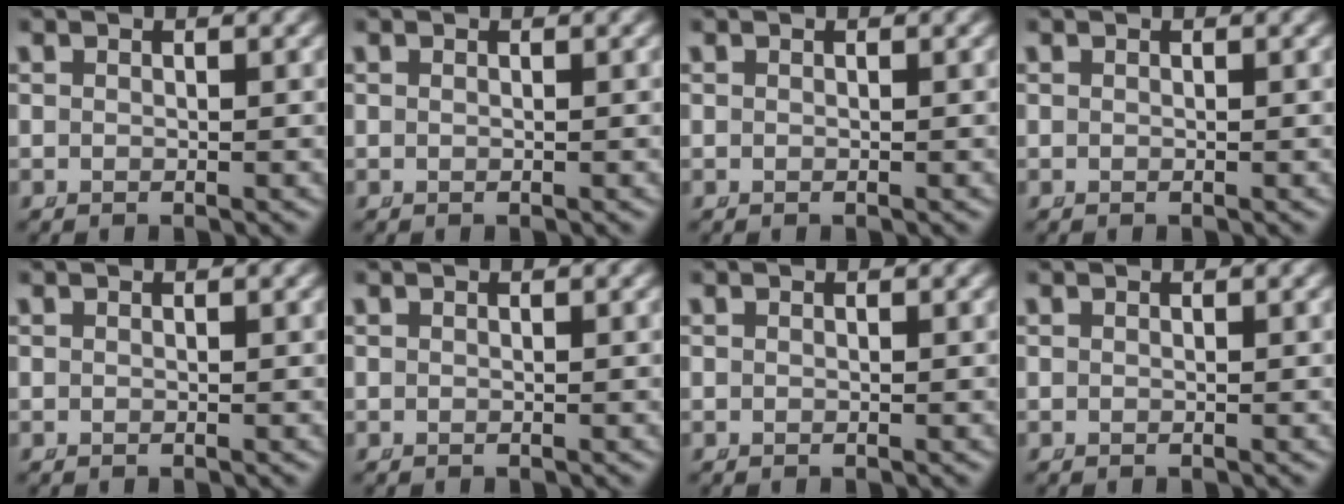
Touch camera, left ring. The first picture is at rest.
{"total": 0.0}
{"total": 0.0}
{"total": 0.0}
{"total": 0.0}
{"total": 0.0}
{"total": 0.0}
{"total": 0.0}